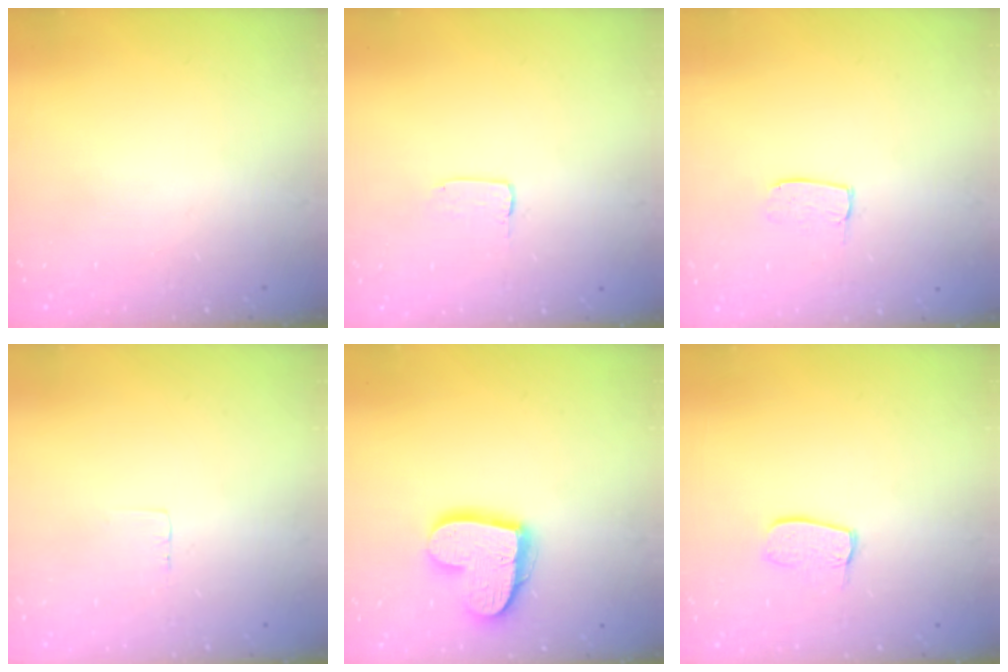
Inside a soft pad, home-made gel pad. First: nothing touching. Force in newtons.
{"total": 2.0, "press": 2.0, "slide": 0.1}
{"total": 4.5, "press": 4.5, "slide": 0.3}
{"total": 2.3, "press": 2.3, "slide": 0.1}
{"total": 16.6, "press": 16.6, "slide": 1.4}
{"total": 7.5, "press": 7.5, "slide": 0.6}